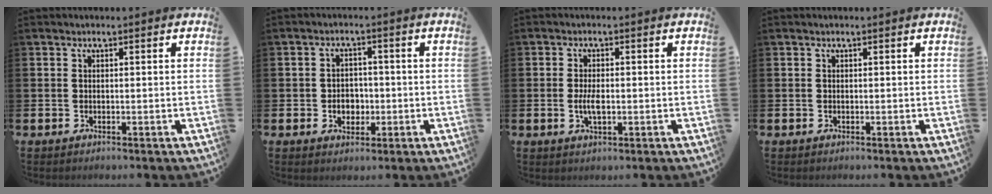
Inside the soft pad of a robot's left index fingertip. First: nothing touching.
{"total": 3.1, "force": [-0.7, 2.6, 1.7], "torque": [-0.019, -0.002, -0.020]}
{"total": 2.9, "force": [-0.2, 1.2, 2.6], "torque": [-0.039, -0.004, -0.006]}
{"total": 0.0}